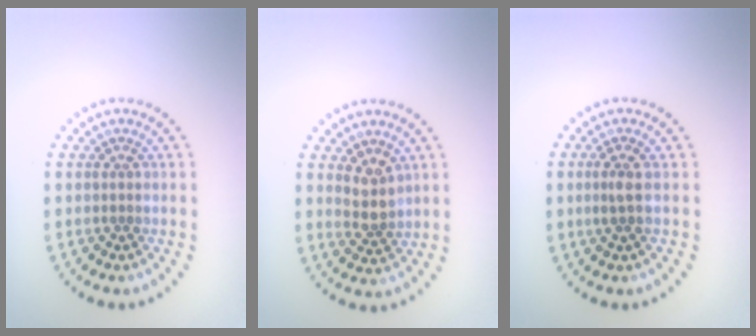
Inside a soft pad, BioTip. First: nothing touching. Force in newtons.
{"total": 2.5, "press": 2.2, "slide": 1.1}
{"total": 1.5, "press": 1.2, "slide": 0.9}